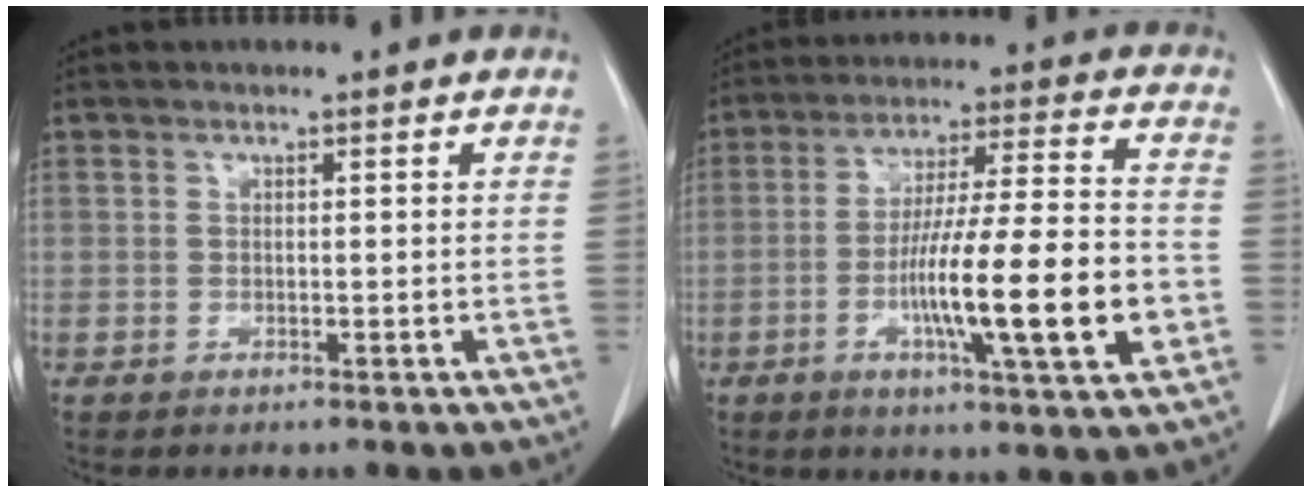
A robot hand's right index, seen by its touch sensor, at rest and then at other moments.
{"total": 17.1, "force": [-4.4, 0.9, 16.5], "torque": [-0.274, -0.006, -0.070]}